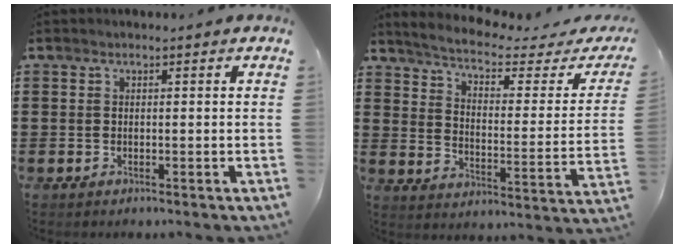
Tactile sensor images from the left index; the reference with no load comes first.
{"total": 3.9, "force": [3.1, 0.3, 2.3], "torque": [-0.066, -0.030, 0.043]}